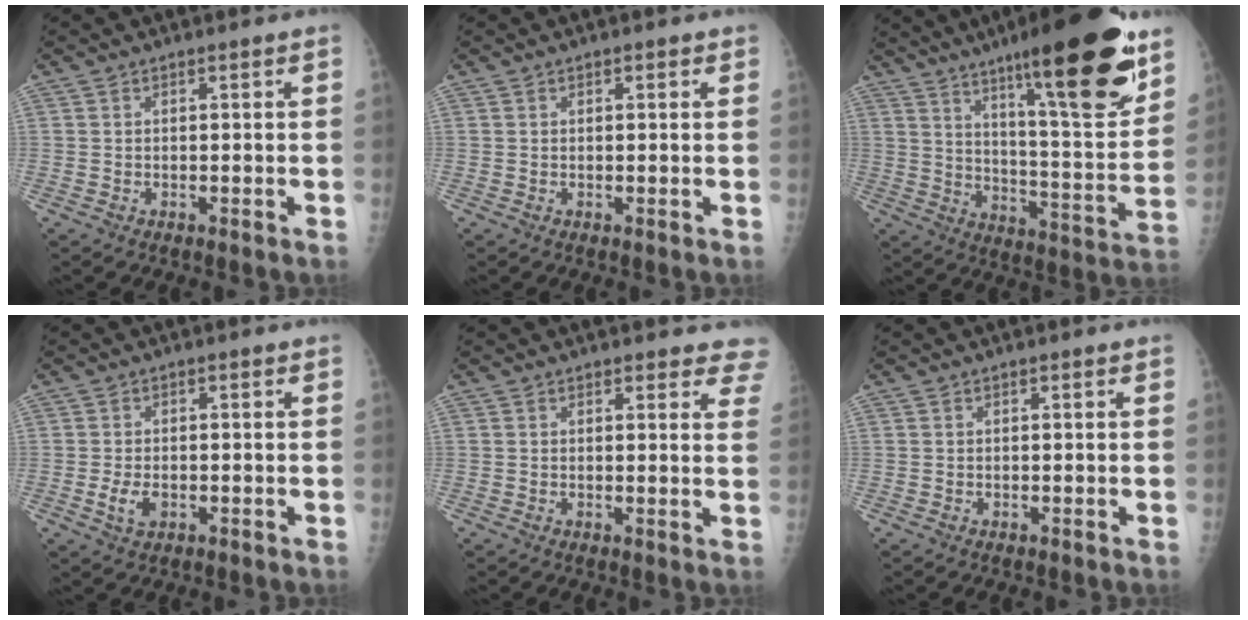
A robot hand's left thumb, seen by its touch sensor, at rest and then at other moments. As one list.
[{"total": 1.0, "force": [0.5, 0.6, 0.6], "torque": [-0.003, 0.000, 0.004]}, {"total": 24.3, "force": [14.7, 4.4, 18.8], "torque": [-0.256, -0.072, 0.229]}, {"total": 3.6, "force": [-1.0, 2.2, 2.6], "torque": [-0.048, -0.001, -0.015]}, {"total": 6.8, "force": [6.2, 2.4, 1.6], "torque": [0.031, -0.023, 0.044]}, {"total": 0.0}]